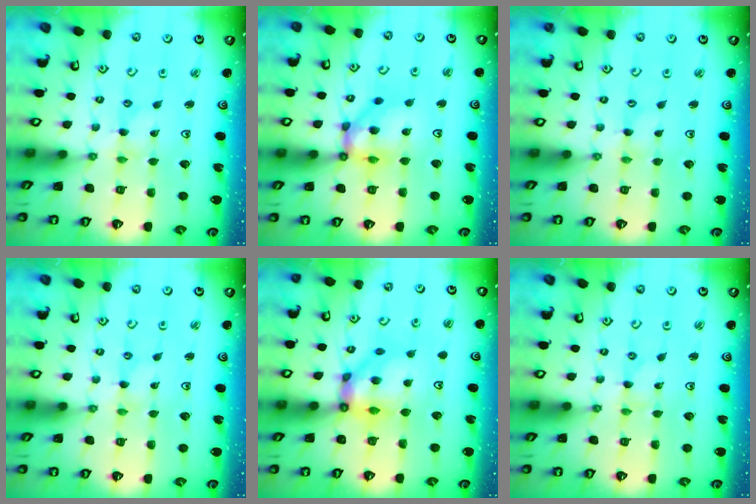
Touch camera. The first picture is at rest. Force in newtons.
{"total": 12.6, "press": 12.5, "slide": 1.8}
{"total": 0.0}
{"total": 0.0}
{"total": 10.9, "press": 10.8, "slide": 1.0}
{"total": 0.0}